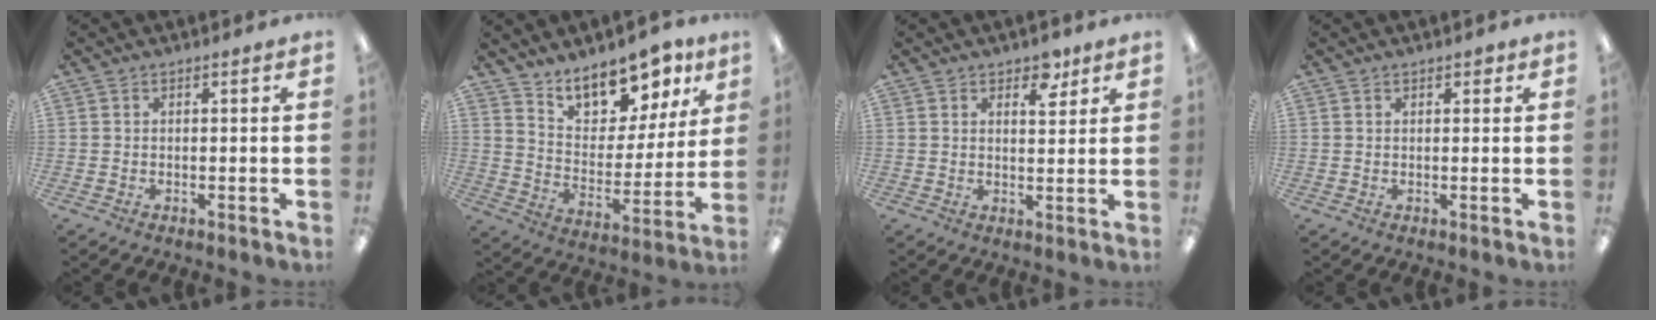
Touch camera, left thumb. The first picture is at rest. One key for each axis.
{"total": 14.4, "fx": 12.2, "fy": 6.0, "fz": 4.9, "tx": -0.075, "ty": -0.094, "tz": 0.220}
{"total": 5.5, "fx": 3.9, "fy": 2.7, "fz": 2.8, "tx": -0.024, "ty": -0.016, "tz": 0.063}
{"total": 1.2, "fx": 0.8, "fy": 0.6, "fz": 0.6, "tx": -0.005, "ty": -0.001, "tz": 0.012}